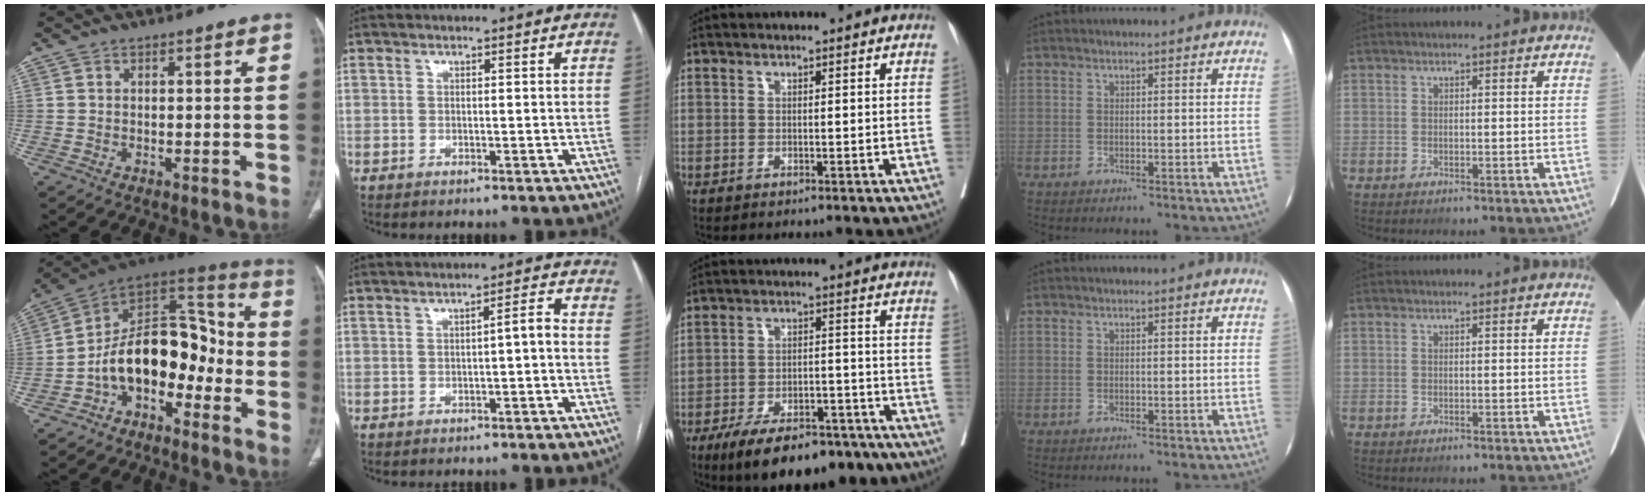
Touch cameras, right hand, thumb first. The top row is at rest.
{"thumb": {"total": 16.4, "force": [-5.8, 10.2, 11.4], "torque": [-0.150, 0.101, -0.106]}, "index": {"total": 2.4, "force": [-0.5, 0.2, 2.3], "torque": [-0.031, 0.008, -0.007]}, "middle": {"total": 16.3, "force": [-12.2, 5.9, 9.0], "torque": [-0.115, 0.011, -0.185]}}